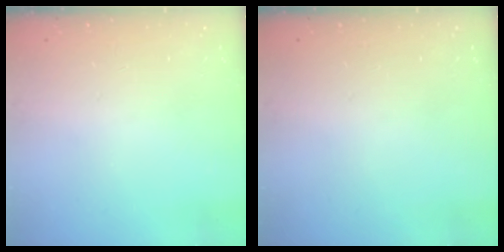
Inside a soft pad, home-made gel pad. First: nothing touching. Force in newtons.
{"total": 0.0}